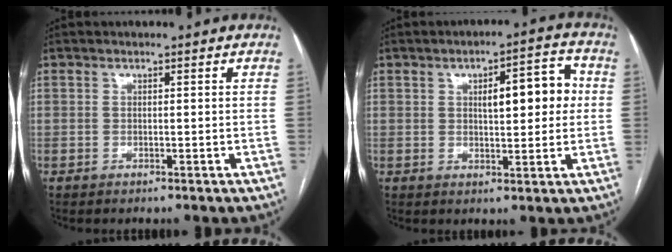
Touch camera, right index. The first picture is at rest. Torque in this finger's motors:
{"motor_torque": [0.21, 0.00, 0.20, 0.07]}